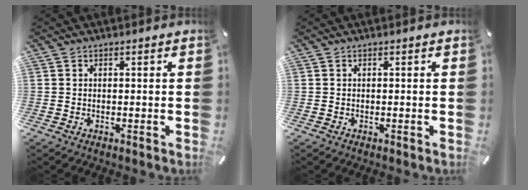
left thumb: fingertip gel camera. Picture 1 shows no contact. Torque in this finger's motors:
{"motor_torque": [0.00, 0.00, 0.01, -0.01, 0.00]}